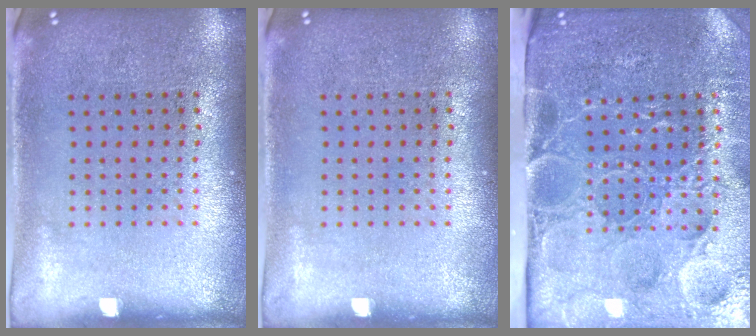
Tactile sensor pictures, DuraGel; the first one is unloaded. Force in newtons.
{"total": 0.0}
{"total": 5.0, "press": 4.1, "slide": 2.8}